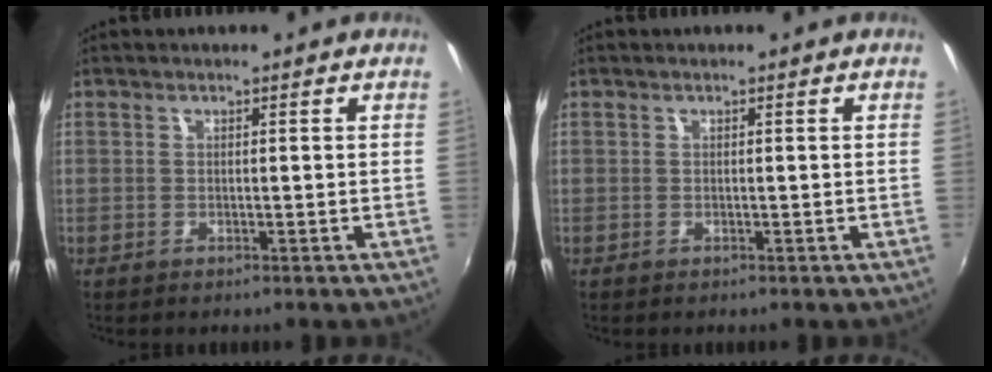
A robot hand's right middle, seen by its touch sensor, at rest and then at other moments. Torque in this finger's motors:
{"motor_torque": [0.10, -0.01, 0.10, 0.00]}